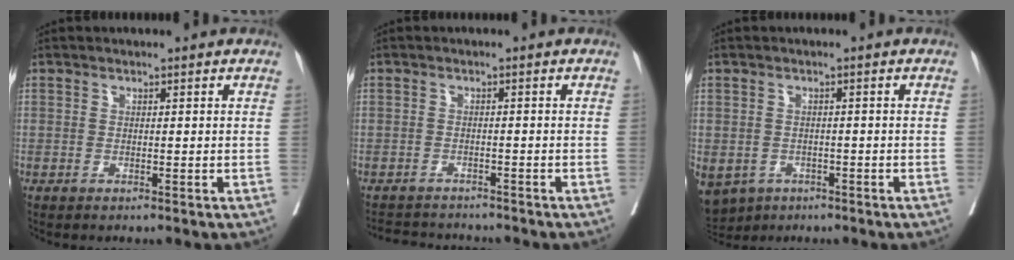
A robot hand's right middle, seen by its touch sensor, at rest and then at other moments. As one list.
[{"total": 5.3, "force": [-5.2, 1.0, 0.4], "torque": [0.001, -0.001, -0.080]}, {"total": 11.9, "force": [-6.2, 9.2, 4.5], "torque": [-0.133, -0.013, -0.079]}]